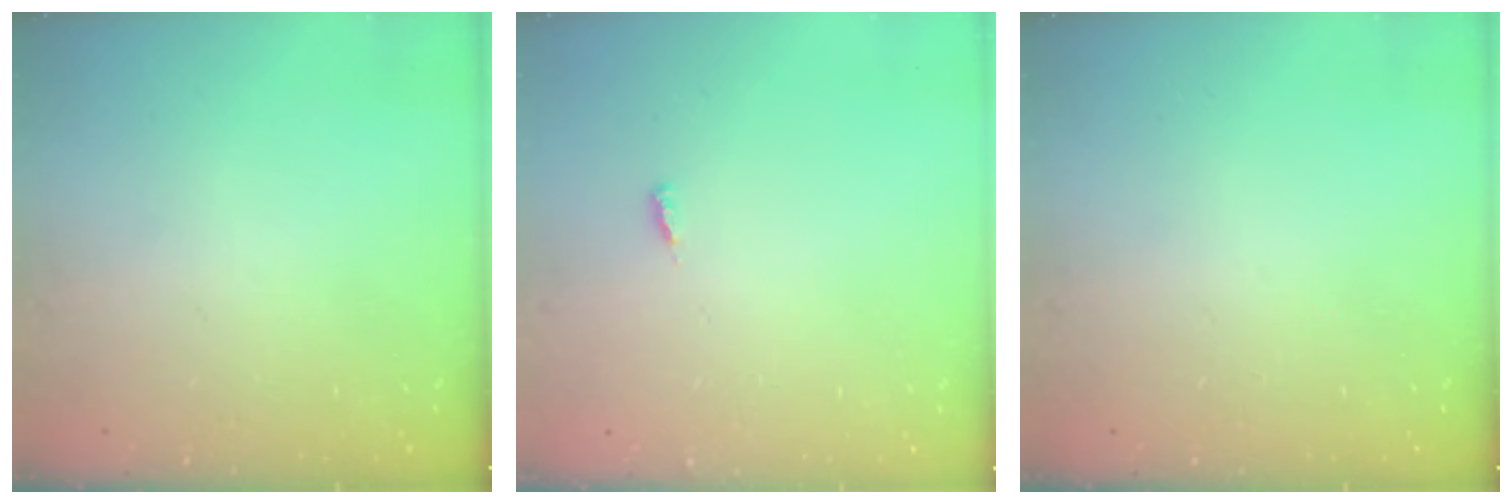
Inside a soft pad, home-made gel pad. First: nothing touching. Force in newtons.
{"total": 2.6, "press": 2.6, "slide": 0.3}
{"total": 0.0}